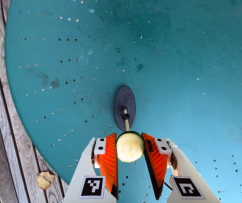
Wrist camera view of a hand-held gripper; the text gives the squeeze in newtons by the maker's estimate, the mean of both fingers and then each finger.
{"total": 10.9, "left": 11.4, "right": 10.4}